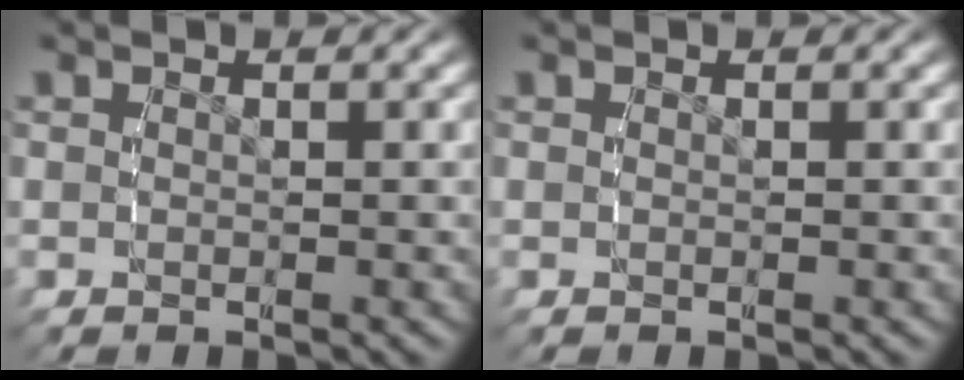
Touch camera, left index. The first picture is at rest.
{"total": 0.0}